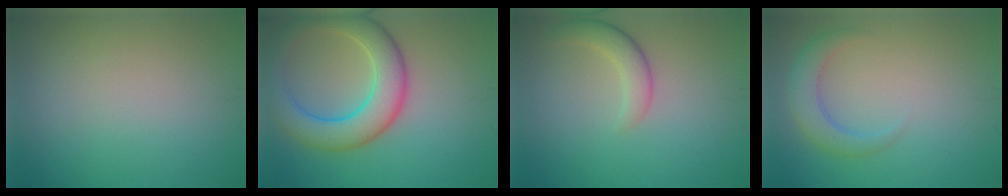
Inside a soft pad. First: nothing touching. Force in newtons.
{"total": 7.2, "press": 7.2, "slide": 0.5}
{"total": 2.6, "press": 2.6, "slide": 0.2}
{"total": 3.0, "press": 3.0, "slide": 0.1}